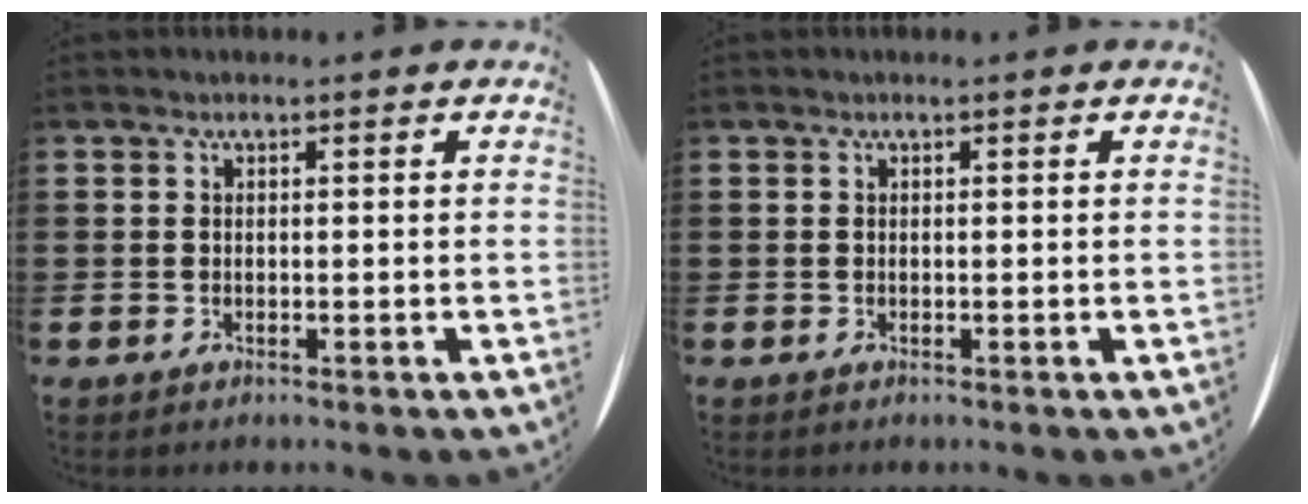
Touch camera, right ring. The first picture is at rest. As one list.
[{"total": 0.0}]